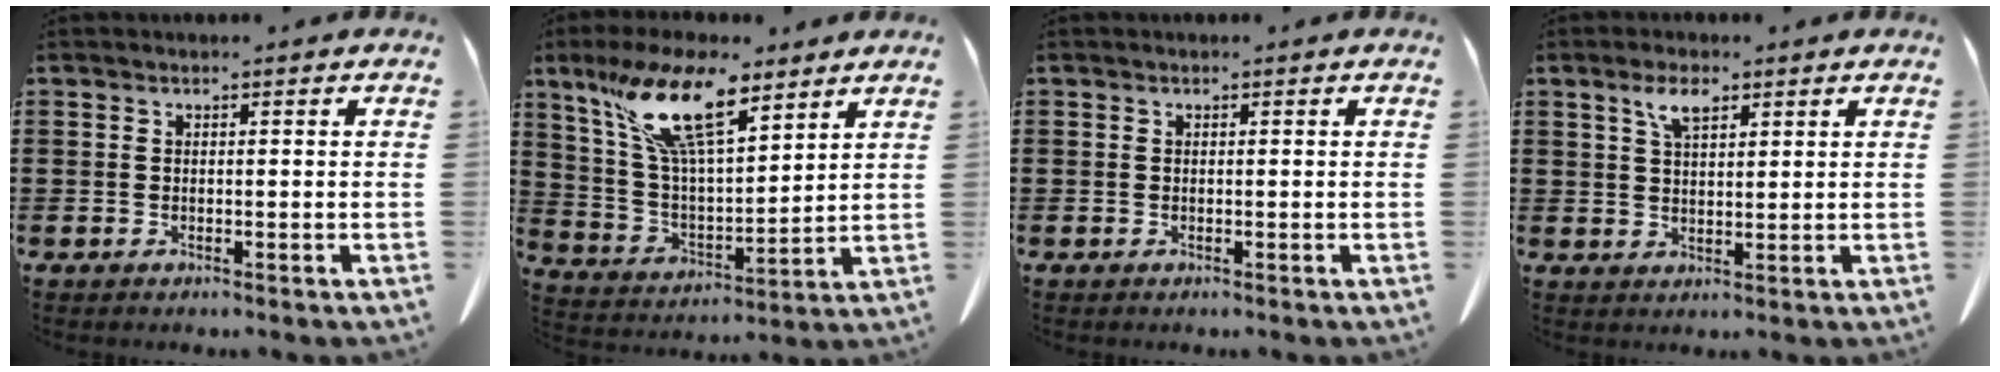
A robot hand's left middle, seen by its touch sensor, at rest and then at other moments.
{"total": 14.5, "force": [9.1, 4.6, 10.3], "torque": [-0.233, -0.020, 0.160]}
{"total": 0.0}
{"total": 4.2, "force": [2.5, 1.5, 3.0], "torque": [-0.059, 0.002, 0.043]}